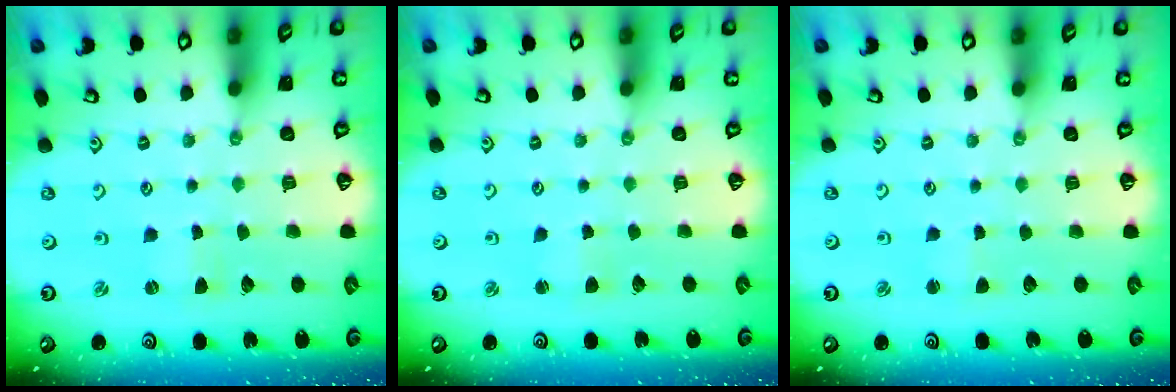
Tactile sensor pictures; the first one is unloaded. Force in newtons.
{"total": 2.7, "press": 2.6, "slide": 0.4}
{"total": 1.5, "press": 1.5, "slide": 0.1}